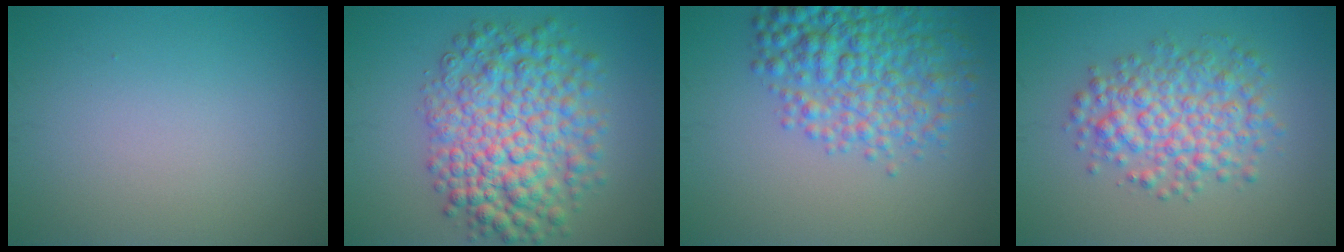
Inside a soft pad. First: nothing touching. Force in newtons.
{"total": 8.7, "press": 8.7, "slide": 0.2}
{"total": 6.8, "press": 6.8, "slide": 0.2}
{"total": 5.4, "press": 5.4, "slide": 0.1}